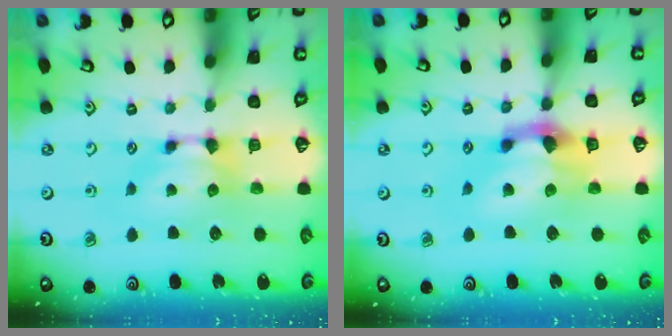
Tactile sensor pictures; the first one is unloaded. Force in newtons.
{"total": 4.7, "press": 4.2, "slide": 2.1}